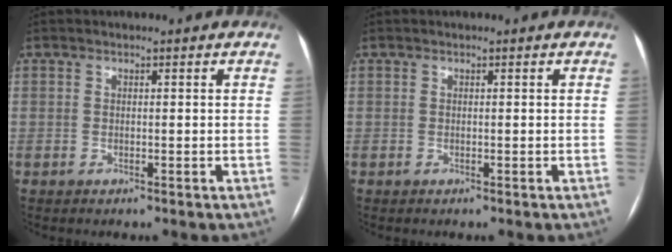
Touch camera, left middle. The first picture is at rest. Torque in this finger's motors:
{"motor_torque": [-0.03, 0.25, 0.05, 0.00]}